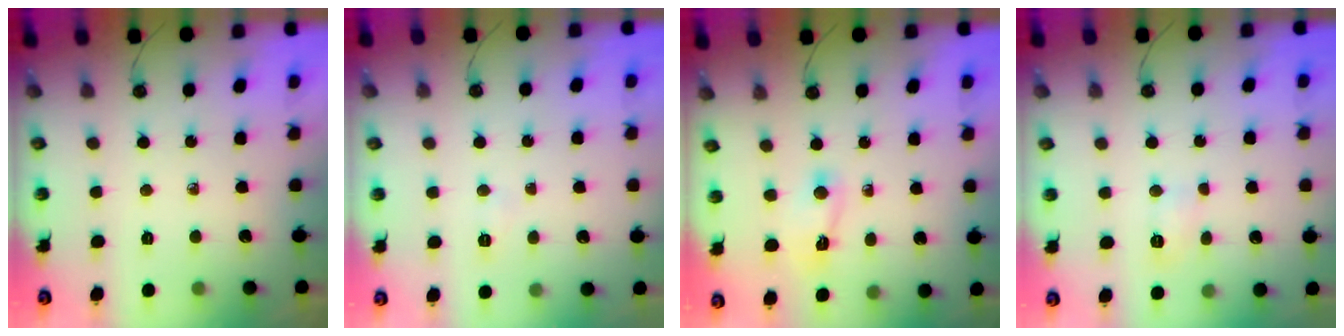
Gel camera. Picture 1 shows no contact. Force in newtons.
{"total": 4.4, "press": 4.4, "slide": 0.5}
{"total": 2.3, "press": 2.3, "slide": 0.3}
{"total": 5.2, "press": 5.2, "slide": 0.6}